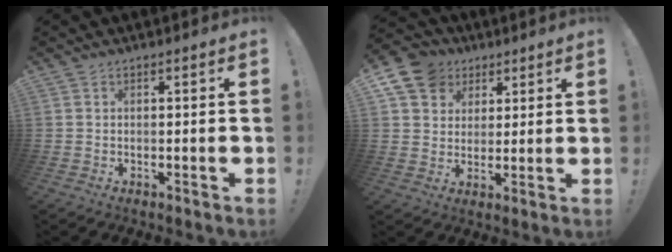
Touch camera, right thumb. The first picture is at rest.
{"total": 11.5, "force": [5.4, 9.4, 3.9], "torque": [-0.065, -0.026, 0.111]}